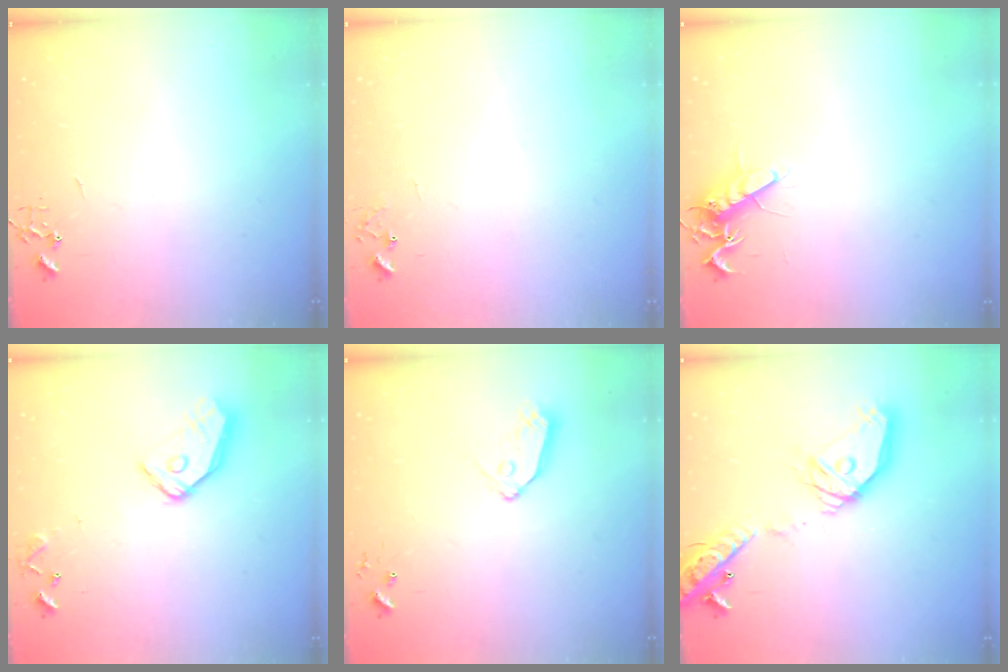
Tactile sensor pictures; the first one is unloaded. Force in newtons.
{"total": 6.5, "press": 6.5, "slide": 0.5}
{"total": 11.1, "press": 11.1, "slide": 0.3}
{"total": 12.2, "press": 12.2, "slide": 1.1}
{"total": 8.0, "press": 8.0, "slide": 0.5}
{"total": 21.9, "press": 21.6, "slide": 3.8}